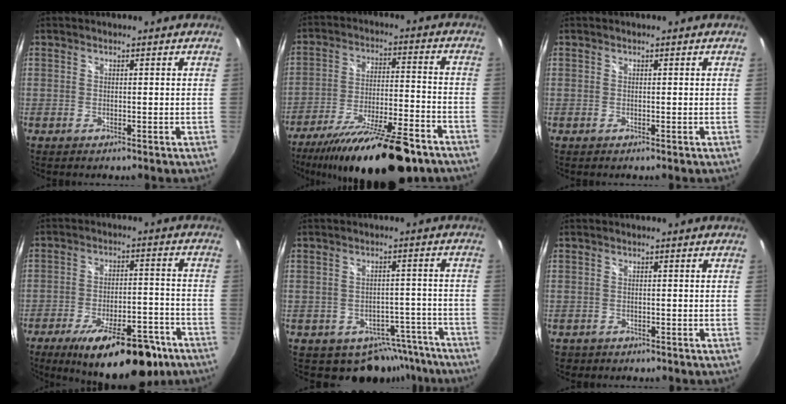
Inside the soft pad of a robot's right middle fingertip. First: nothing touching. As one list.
[{"total": 22.5, "force": [-17.5, 4.3, 13.6], "torque": [-0.239, -0.047, -0.268]}, {"total": 0.0}, {"total": 19.1, "force": [-12.9, 6.0, 12.8], "torque": [-0.197, -0.021, -0.180]}, {"total": 8.9, "force": [-7.2, 5.0, 1.3], "torque": [-0.008, 0.028, -0.069]}, {"total": 1.3, "force": [-0.9, 0.8, 0.4], "torque": [-0.012, -0.007, -0.013]}]